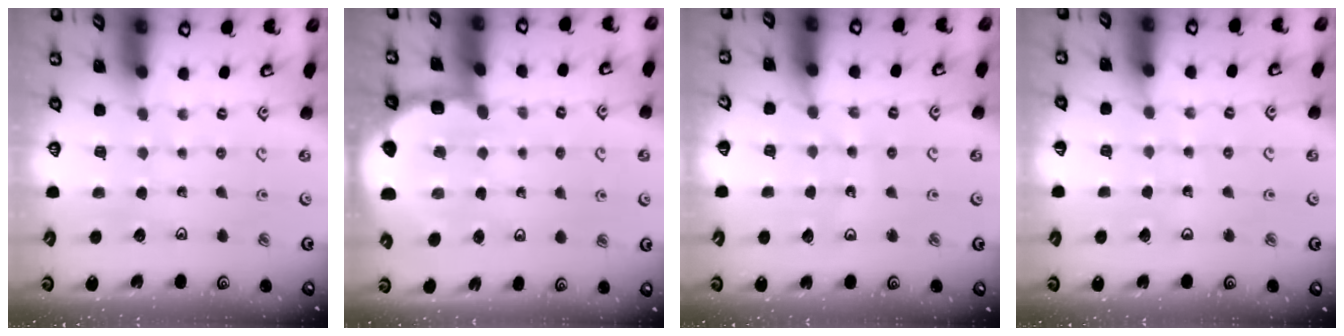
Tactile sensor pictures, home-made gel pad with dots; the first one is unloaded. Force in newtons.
{"total": 6.4, "press": 5.9, "slide": 2.4}
{"total": 8.1, "press": 8.1, "slide": 0.9}
{"total": 3.6, "press": 3.5, "slide": 0.4}